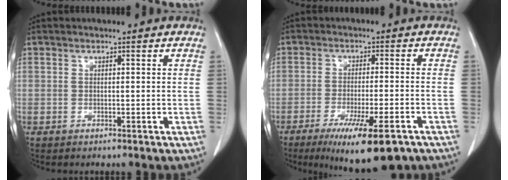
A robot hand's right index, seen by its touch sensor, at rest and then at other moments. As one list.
[{"total": 12.7, "force": [-8.2, 2.0, 9.5], "torque": [-0.137, -0.027, -0.119]}]